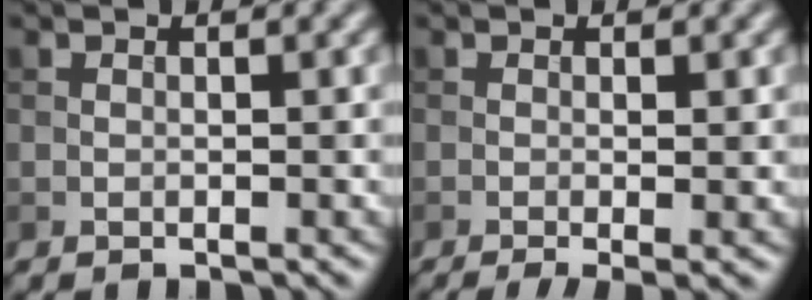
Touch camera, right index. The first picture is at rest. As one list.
[{"total": 3.0, "force": [-0.8, 0.8, 2.8], "torque": [-0.045, -0.012, -0.013]}]